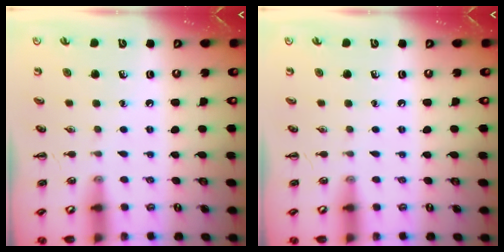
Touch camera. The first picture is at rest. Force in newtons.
{"total": 0.0}